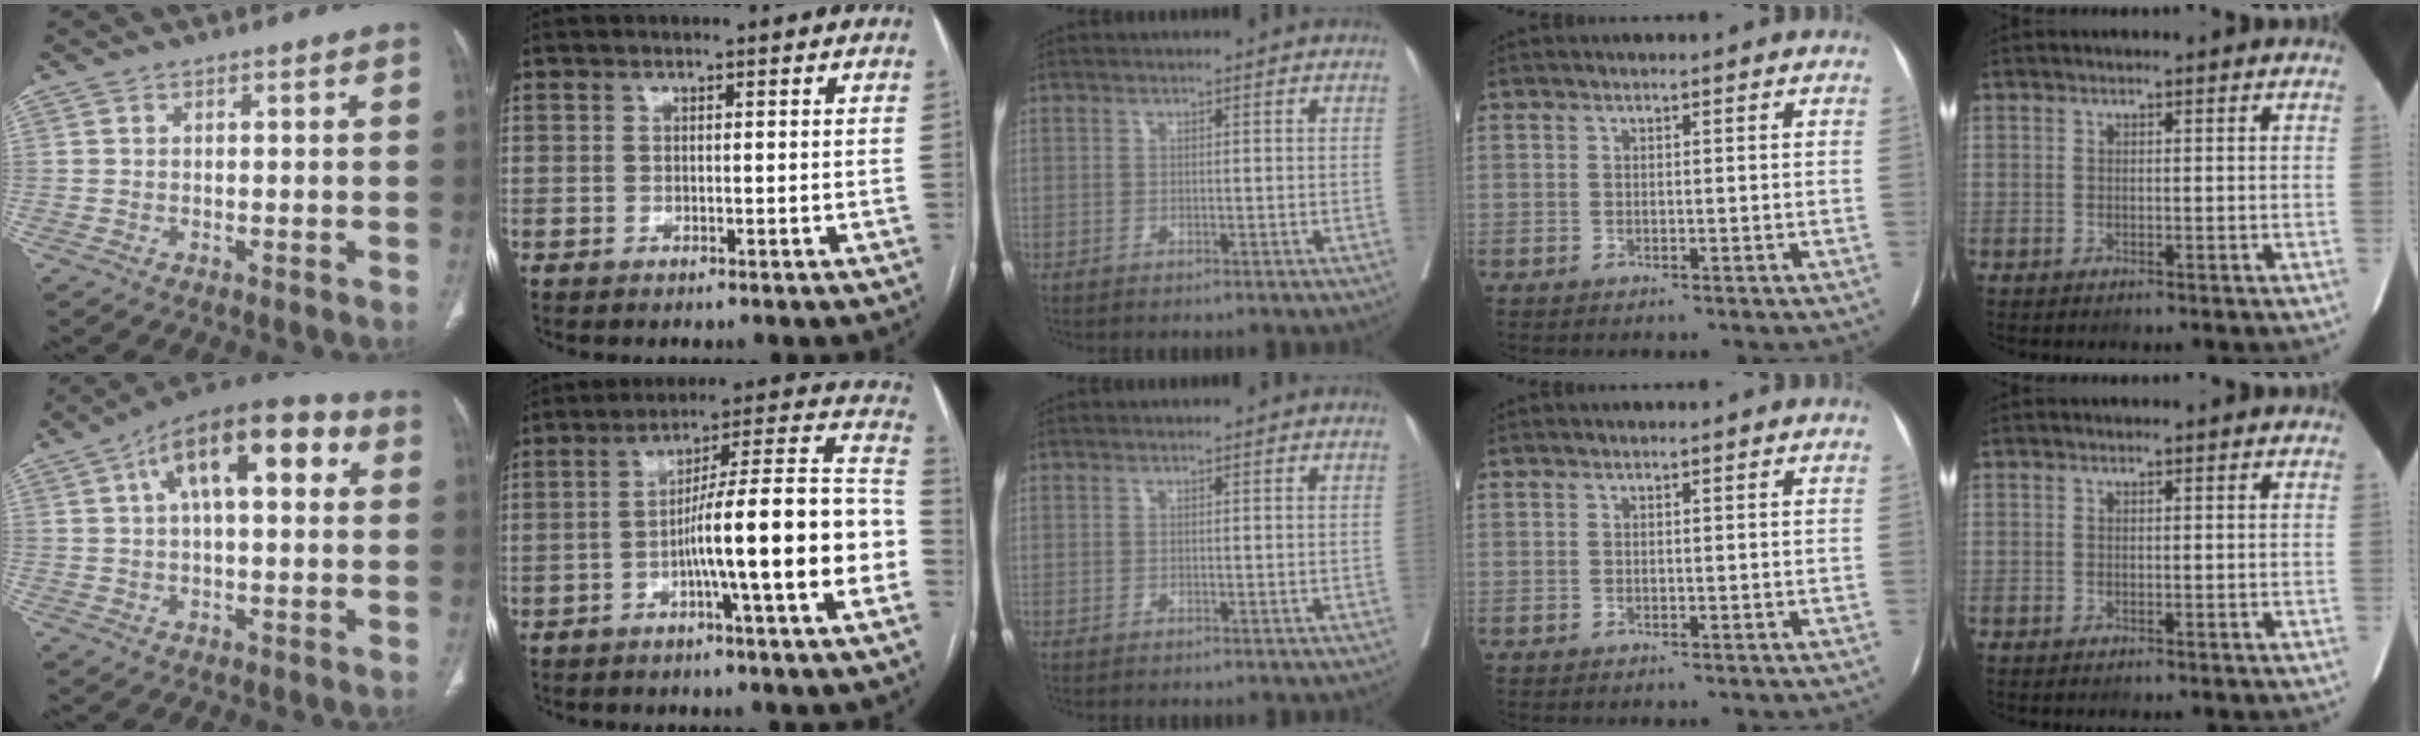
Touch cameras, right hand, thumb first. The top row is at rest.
{"thumb": {"total": 17.1, "force": [5.3, 7.7, 14.3], "torque": [-0.199, 0.027, 0.074]}, "index": {"total": 17.6, "force": [-4.6, 0.1, 17.0], "torque": [-0.233, 0.027, -0.071]}}